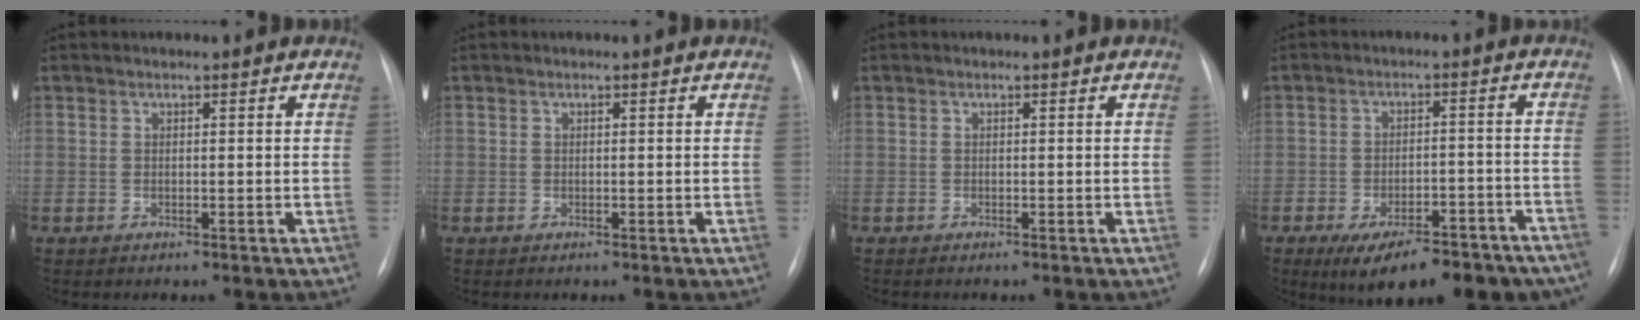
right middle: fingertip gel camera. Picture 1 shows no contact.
{"total": 0.0}
{"total": 0.0}
{"total": 17.7, "force": [-13.6, 6.7, 9.2], "torque": [-0.093, 0.015, -0.176]}